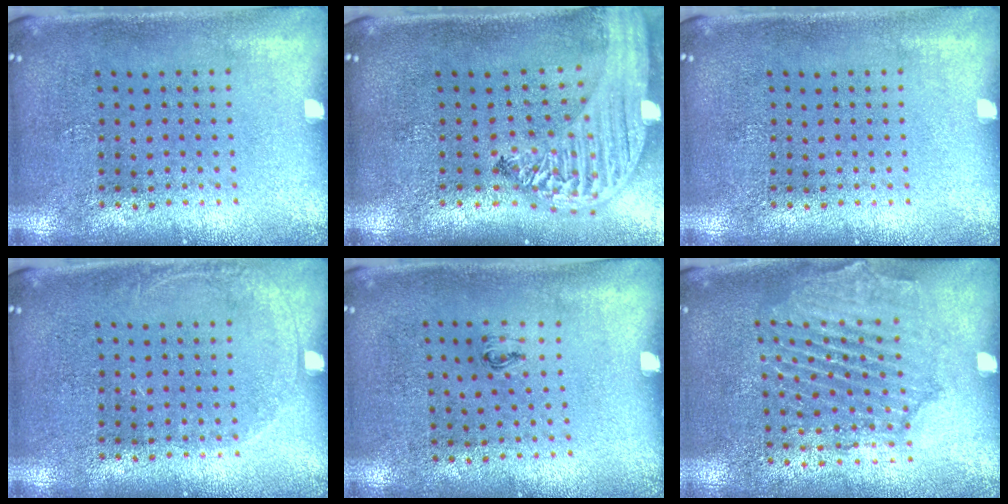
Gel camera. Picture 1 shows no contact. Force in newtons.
{"total": 2.8, "press": 2.3, "slide": 1.6}
{"total": 0.0}
{"total": 0.9, "press": 0.8, "slide": 0.2}
{"total": 0.6, "press": 0.2, "slide": 0.5}
{"total": 1.6, "press": 1.6, "slide": 0.2}